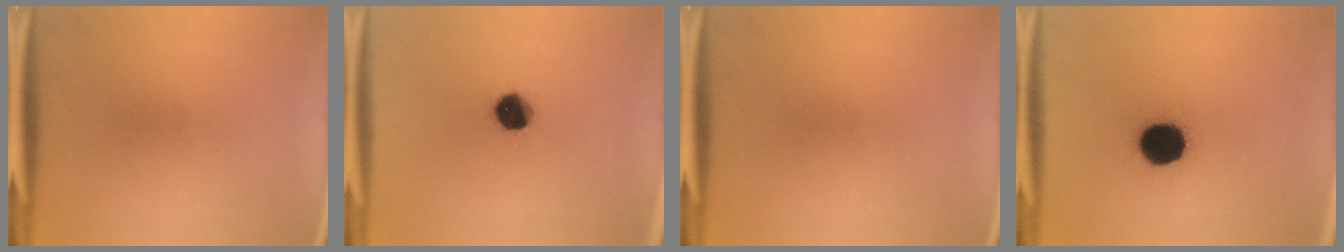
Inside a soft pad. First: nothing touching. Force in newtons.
{"total": 7.9}
{"total": 0.0}
{"total": 12.4}